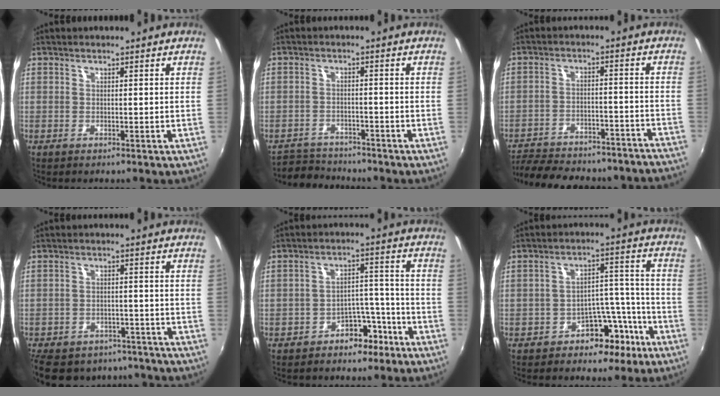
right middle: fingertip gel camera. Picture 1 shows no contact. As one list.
[{"total": 5.5, "force": [-5.1, 2.1, 0.1], "torque": [-0.020, 0.014, -0.091]}, {"total": 24.3, "force": [-21.7, 5.9, 9.0], "torque": [-0.182, 0.002, -0.277]}, {"total": 18.0, "force": [-14.4, 8.5, 6.7], "torque": [-0.163, 0.007, -0.190]}, {"total": 7.4, "force": [-5.2, 4.6, 2.6], "torque": [-0.032, 0.043, -0.064]}, {"total": 8.7, "force": [-6.0, 5.4, 3.4], "torque": [-0.034, 0.048, -0.075]}]